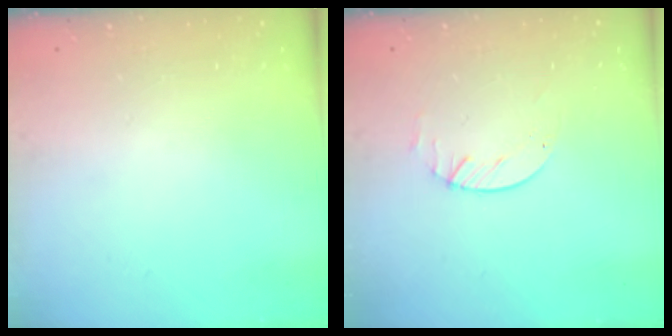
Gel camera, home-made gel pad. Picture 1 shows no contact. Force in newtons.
{"total": 1.7, "press": 1.7, "slide": 0.2}